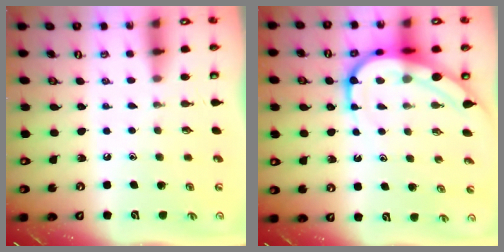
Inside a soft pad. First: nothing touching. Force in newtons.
{"total": 10.6, "press": 10.6, "slide": 1.0}